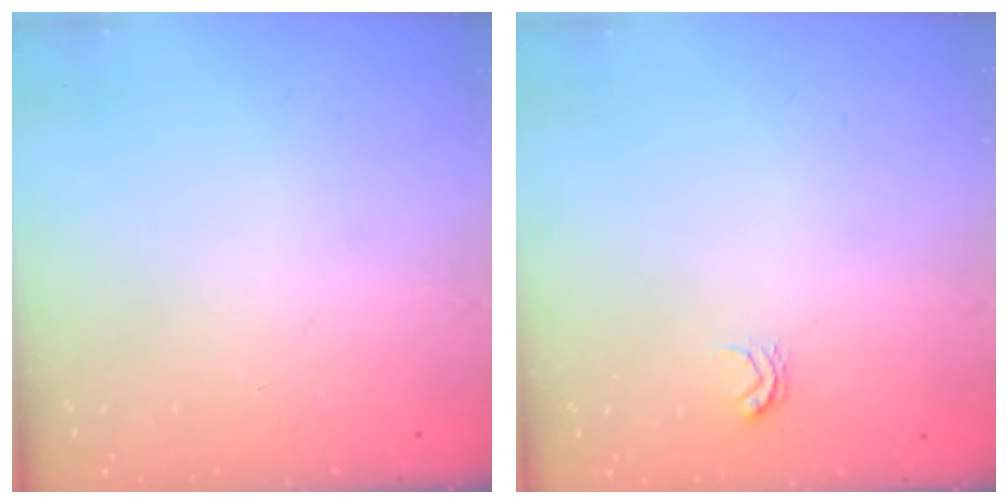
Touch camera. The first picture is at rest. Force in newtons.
{"total": 3.0, "press": 3.0, "slide": 0.4}